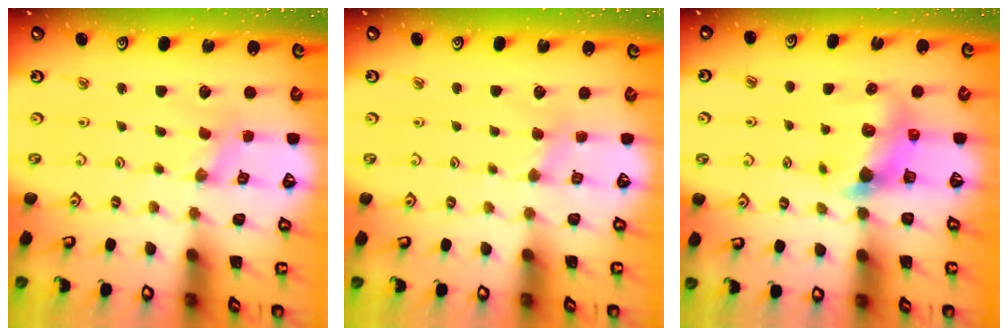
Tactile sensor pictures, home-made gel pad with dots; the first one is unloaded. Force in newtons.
{"total": 2.9, "press": 2.8, "slide": 0.4}
{"total": 6.0, "press": 6.0, "slide": 0.4}